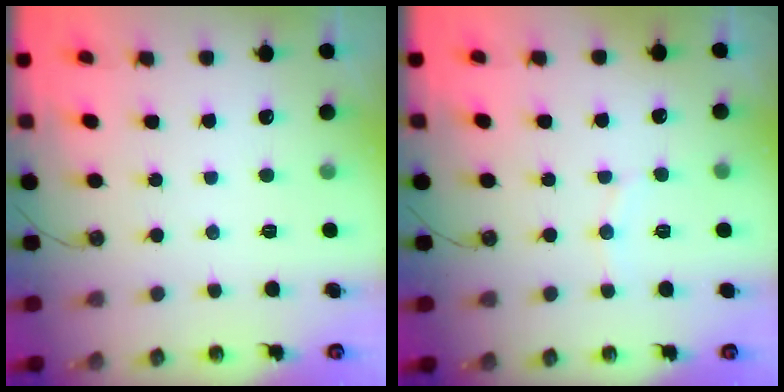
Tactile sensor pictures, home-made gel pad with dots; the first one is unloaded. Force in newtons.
{"total": 4.5, "press": 4.1, "slide": 1.7}